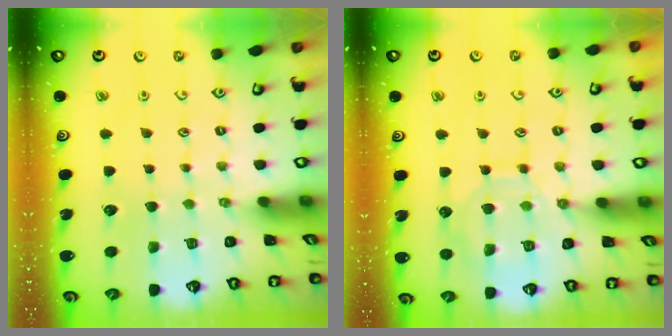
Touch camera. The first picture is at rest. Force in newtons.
{"total": 11.3, "press": 11.2, "slide": 1.1}